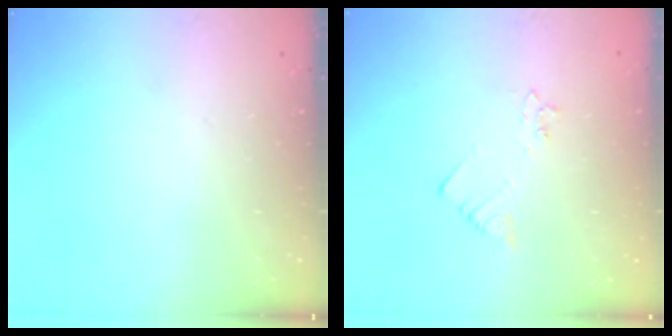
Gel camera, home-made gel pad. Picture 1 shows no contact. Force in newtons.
{"total": 2.5, "press": 2.5, "slide": 0.3}